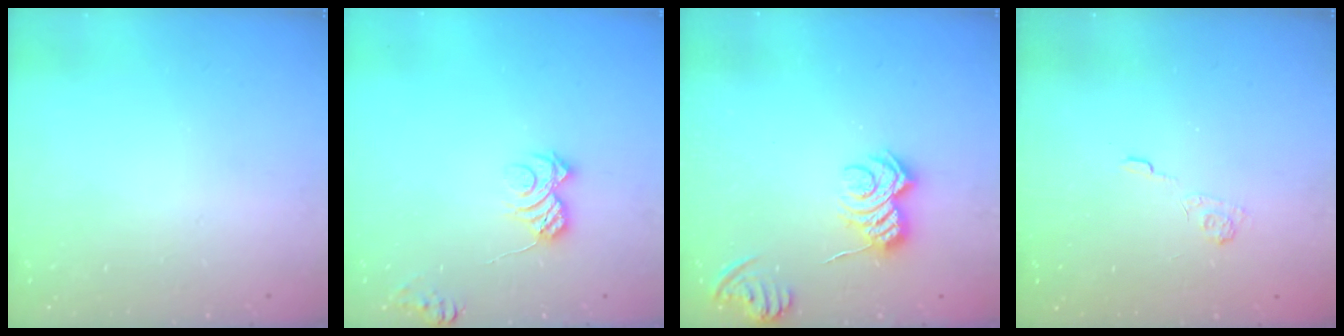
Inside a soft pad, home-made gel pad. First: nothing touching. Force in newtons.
{"total": 7.7, "press": 7.7, "slide": 0.9}
{"total": 7.8, "press": 7.7, "slide": 0.9}
{"total": 3.7, "press": 3.4, "slide": 1.4}